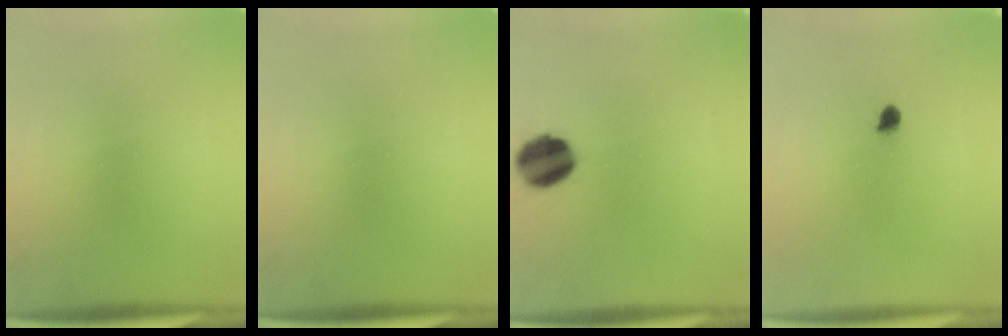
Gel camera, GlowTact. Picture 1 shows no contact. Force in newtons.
{"total": 0.0}
{"total": 11.0}
{"total": 1.8}